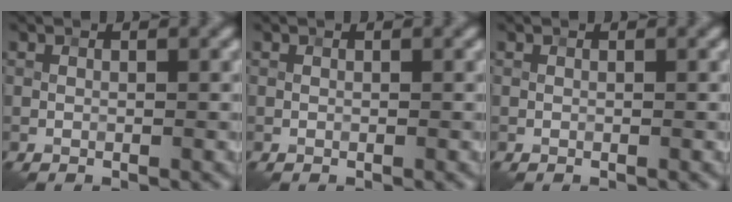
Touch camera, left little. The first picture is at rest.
{"total": 0.0}
{"total": 0.0}